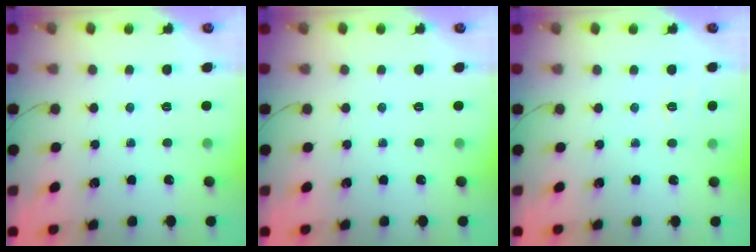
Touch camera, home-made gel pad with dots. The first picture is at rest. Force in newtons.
{"total": 0.0}
{"total": 3.7, "press": 3.1, "slide": 2.0}